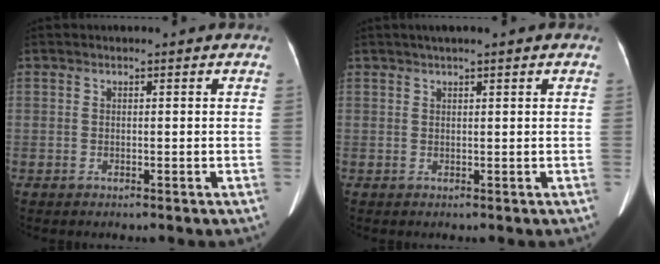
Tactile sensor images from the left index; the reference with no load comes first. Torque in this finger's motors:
{"motor_torque": [0.42, -0.31, 0.06, 0.01]}